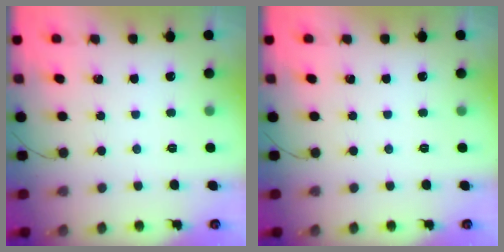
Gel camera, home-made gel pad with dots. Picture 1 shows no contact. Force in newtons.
{"total": 0.0}